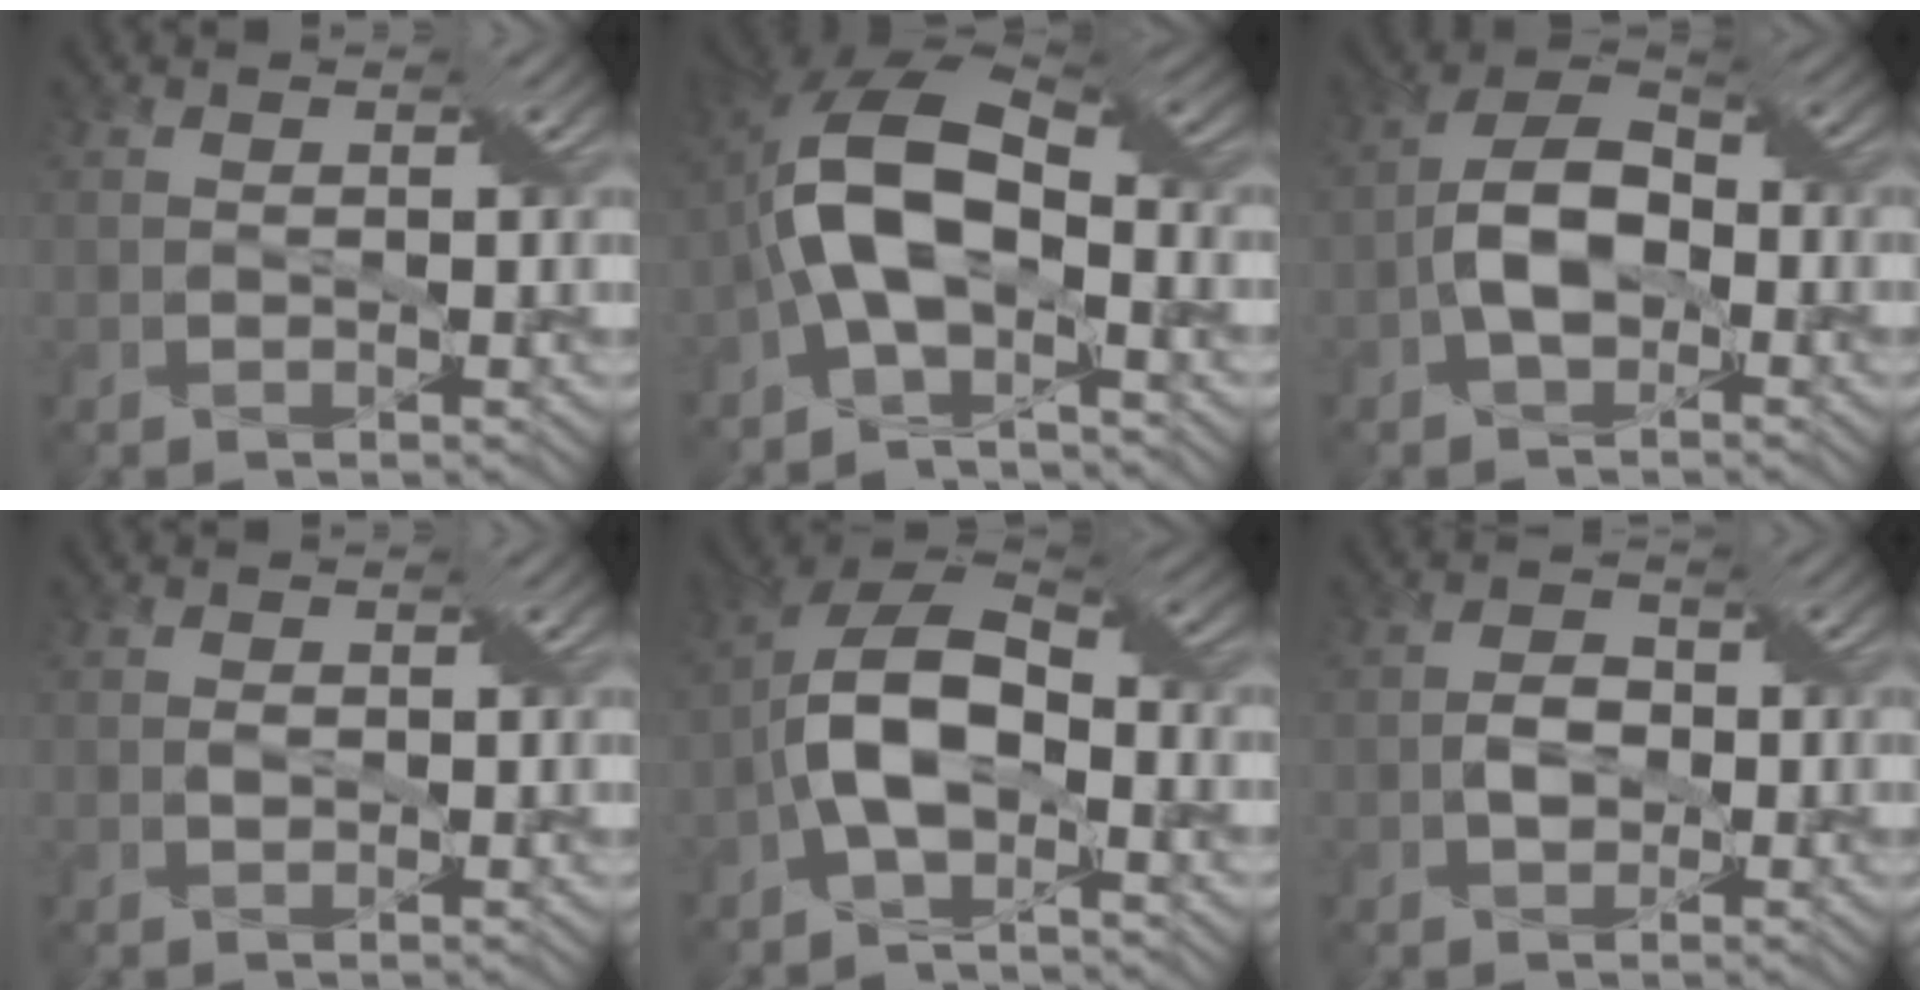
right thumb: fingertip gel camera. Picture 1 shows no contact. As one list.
[{"total": 11.7, "force": [-2.0, 5.9, 9.9], "torque": [-0.182, 0.015, -0.055]}, {"total": 7.1, "force": [-1.8, 4.3, 5.4], "torque": [-0.103, 0.012, -0.044]}, {"total": 0.7, "force": [0.2, 0.6, 0.4], "torque": [-0.006, 0.000, 0.005]}, {"total": 9.9, "force": [-2.5, 5.4, 8.0], "torque": [-0.157, 0.009, -0.062]}, {"total": 2.4, "force": [-0.6, 1.9, 1.4], "torque": [-0.023, 0.001, -0.014]}]